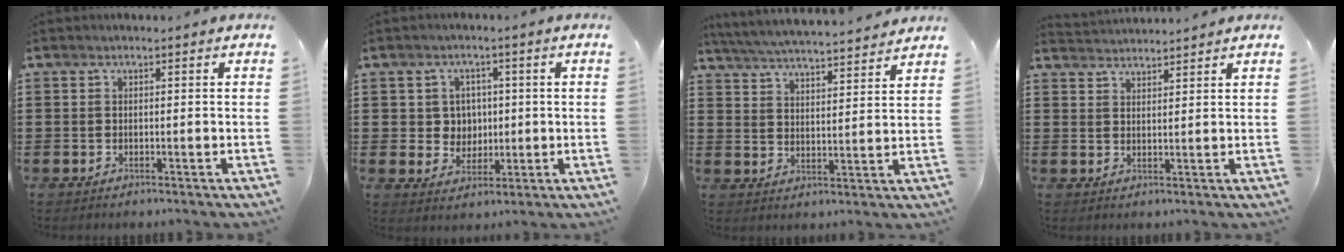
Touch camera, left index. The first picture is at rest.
{"total": 4.4, "force": [0.8, 4.1, 1.4], "torque": [-0.048, 0.013, 0.011]}
{"total": 5.1, "force": [5.0, -0.5, 0.9], "torque": [-0.042, -0.037, 0.084]}
{"total": 2.4, "force": [2.4, -0.1, -0.4], "torque": [0.000, -0.005, 0.047]}